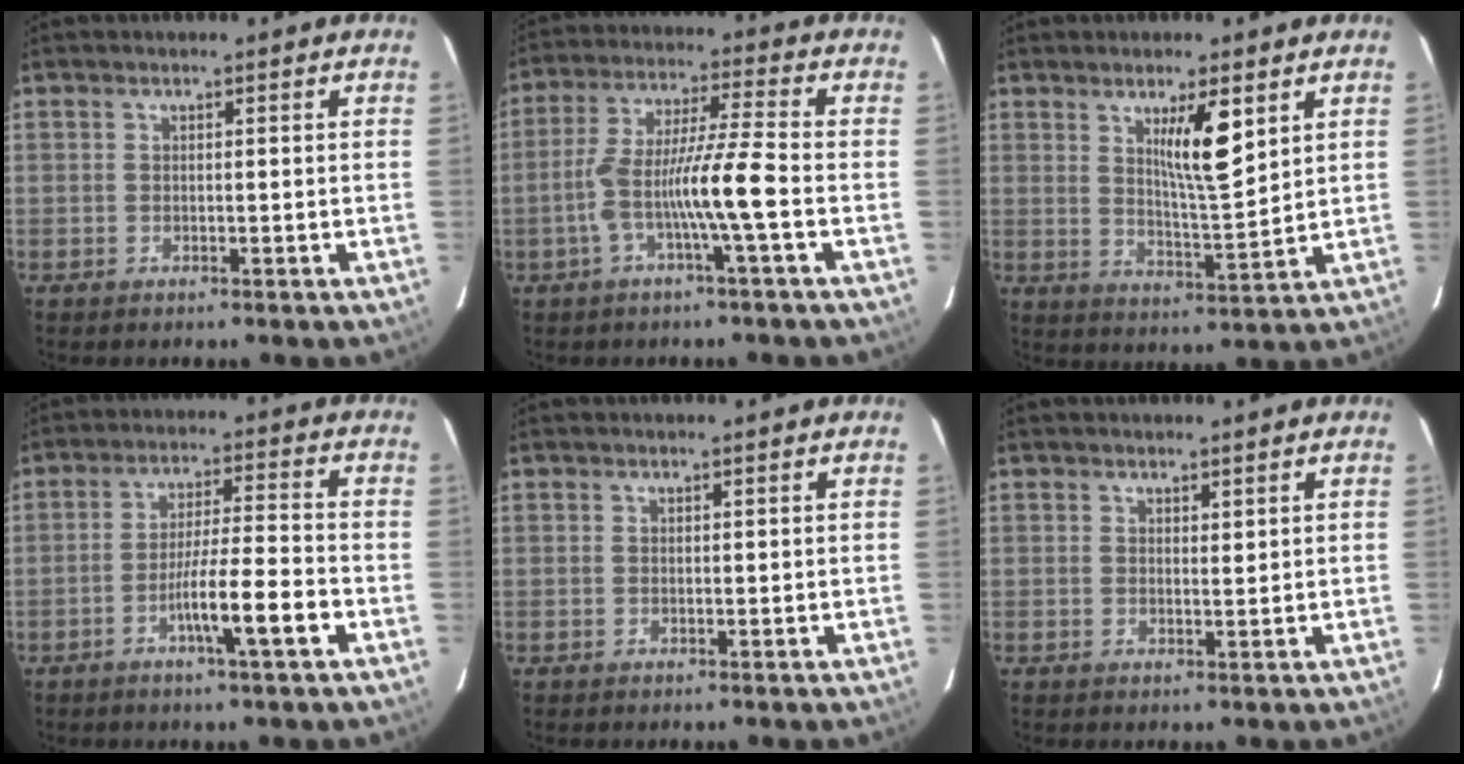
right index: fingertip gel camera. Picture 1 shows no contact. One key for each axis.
{"total": 10.0, "fx": -2.9, "fy": -0.6, "fz": 9.6, "tx": -0.187, "ty": 0.011, "tz": -0.057}
{"total": 8.0, "fx": 3.6, "fy": 1.0, "fz": 7.1, "tx": -0.121, "ty": -0.013, "tz": 0.065}
{"total": 8.8, "fx": -3.8, "fy": -0.1, "fz": 7.9, "tx": -0.134, "ty": 0.000, "tz": -0.066}
{"total": 0.0}
{"total": 1.0, "fx": 0.7, "fy": 0.3, "fz": 0.6, "tx": -0.010, "ty": -0.004, "tz": 0.012}